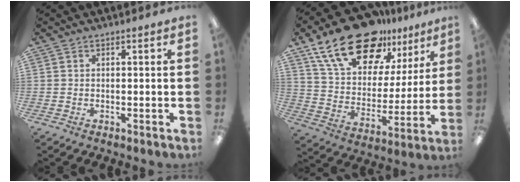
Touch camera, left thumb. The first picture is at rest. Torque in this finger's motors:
{"motor_torque": [0.59, 0.65, 1.43, -1.34, 0.39]}